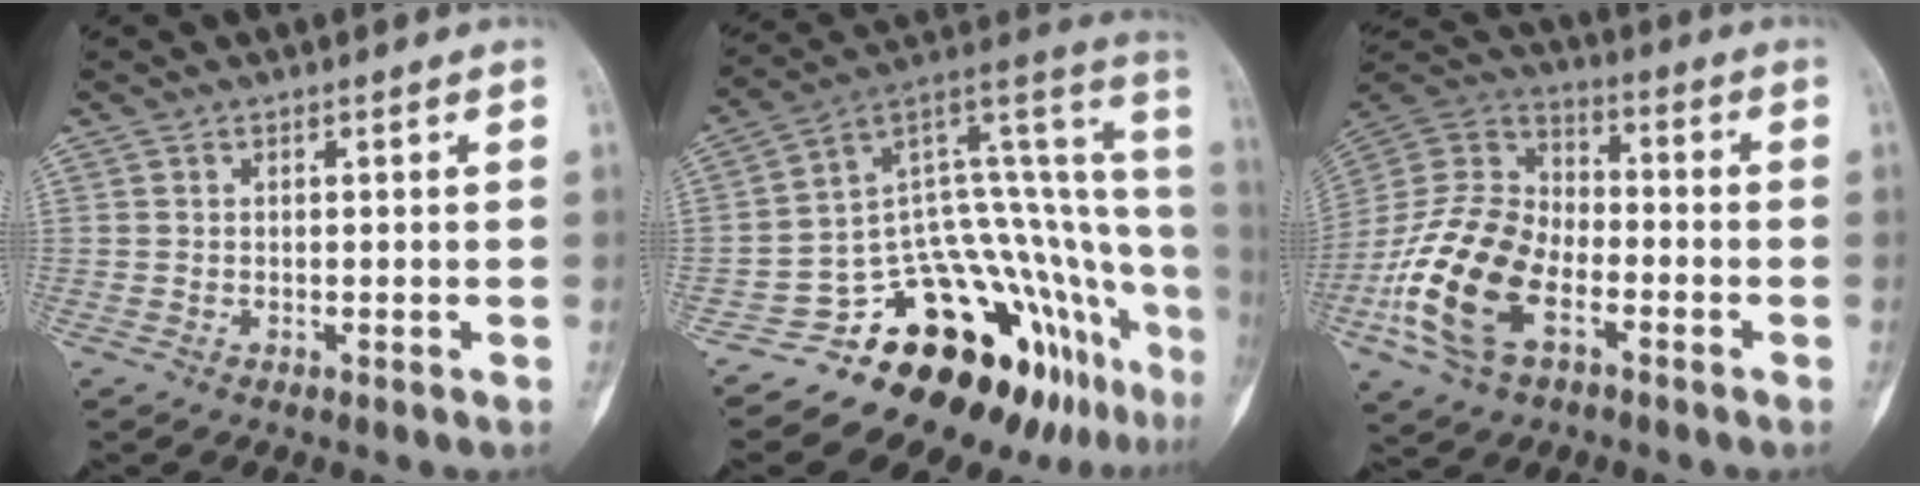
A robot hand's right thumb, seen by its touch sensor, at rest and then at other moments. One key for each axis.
{"total": 21.8, "fx": -14.4, "fy": 9.0, "fz": 13.7, "tx": -0.073, "ty": 0.157, "tz": -0.213}
{"total": 19.4, "fx": -7.1, "fy": 11.5, "fz": 13.9, "tx": -0.276, "ty": 0.038, "tz": -0.137}